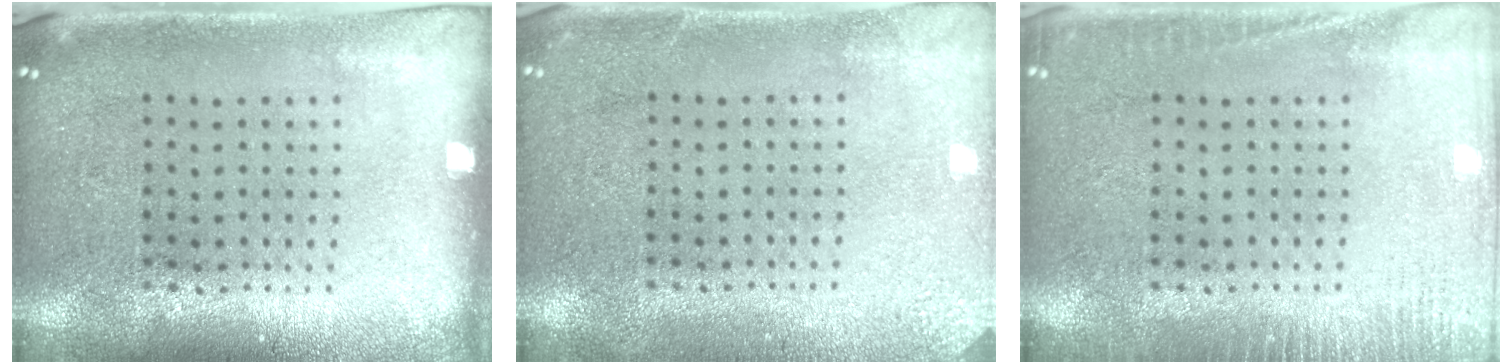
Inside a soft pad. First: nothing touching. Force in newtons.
{"total": 2.5, "press": 2.4, "slide": 0.3}
{"total": 2.4, "press": 2.4, "slide": 0.4}